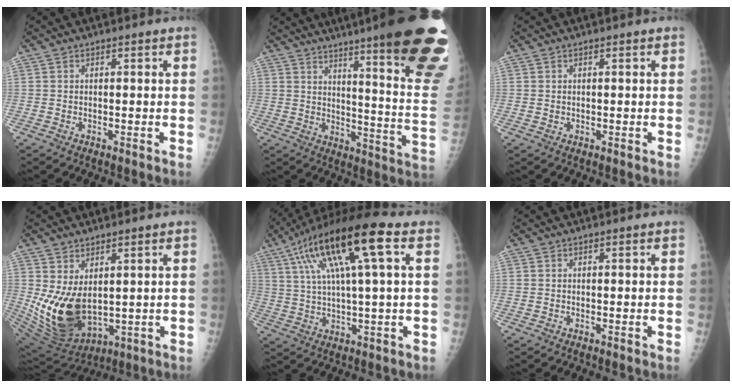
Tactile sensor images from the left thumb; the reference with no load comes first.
{"total": 29.6, "force": [20.0, 3.2, 21.6], "torque": [-0.203, -0.110, 0.259]}
{"total": 0.5, "force": [0.2, 0.4, 0.2], "torque": [0.000, 0.000, 0.003]}
{"total": 13.3, "force": [1.4, 8.2, 10.4], "torque": [-0.180, -0.030, 0.058]}
{"total": 18.8, "force": [6.9, 3.7, 17.2], "torque": [-0.320, 0.019, 0.114]}
{"total": 0.0}